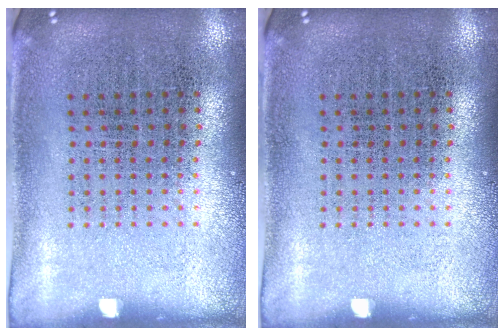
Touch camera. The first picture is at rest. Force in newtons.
{"total": 0.0}